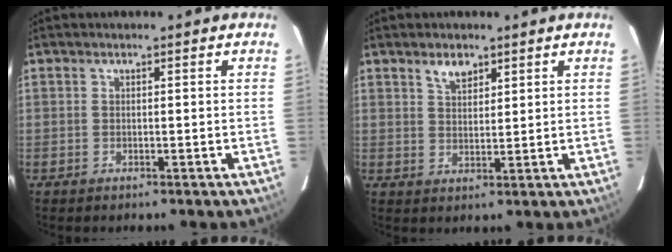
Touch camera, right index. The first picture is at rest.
{"total": 3.6, "force": [2.5, 1.9, 1.8], "torque": [-0.028, 0.007, 0.046]}